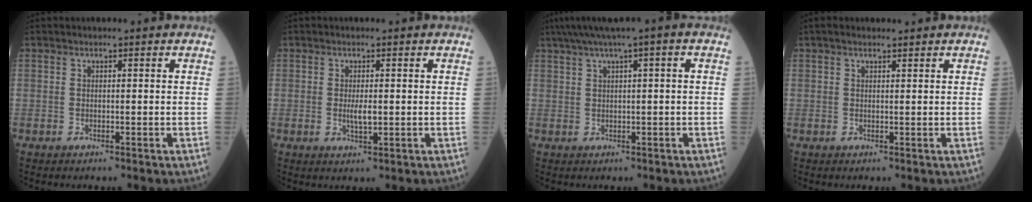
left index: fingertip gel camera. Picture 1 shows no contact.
{"total": 3.0, "force": [-0.1, 0.8, 2.9], "torque": [-0.058, -0.004, 0.000]}
{"total": 5.6, "force": [2.9, -0.1, 4.8], "torque": [-0.086, 0.030, 0.051]}
{"total": 1.8, "force": [1.5, 0.4, 1.0], "torque": [-0.020, 0.016, 0.022]}